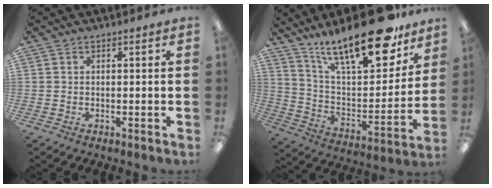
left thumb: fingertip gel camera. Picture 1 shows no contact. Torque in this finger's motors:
{"motor_torque": [0.83, 0.86, 1.42, -1.35, 0.25]}